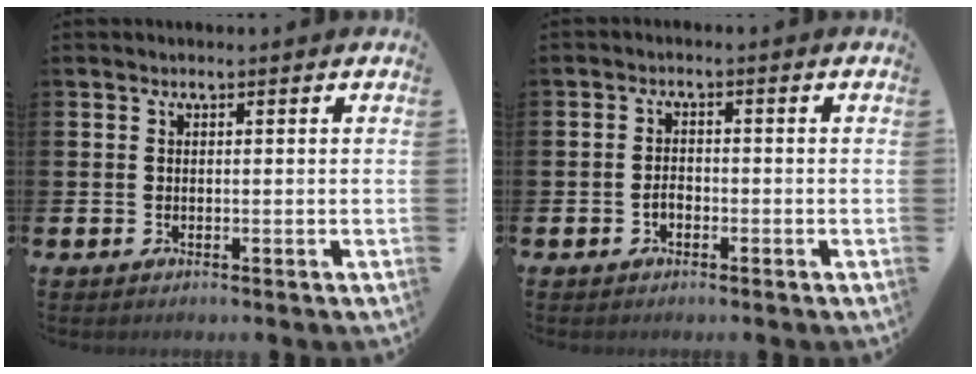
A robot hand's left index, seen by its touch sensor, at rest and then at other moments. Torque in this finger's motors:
{"motor_torque": [0.09, 0.07, 0.03, 0.04]}